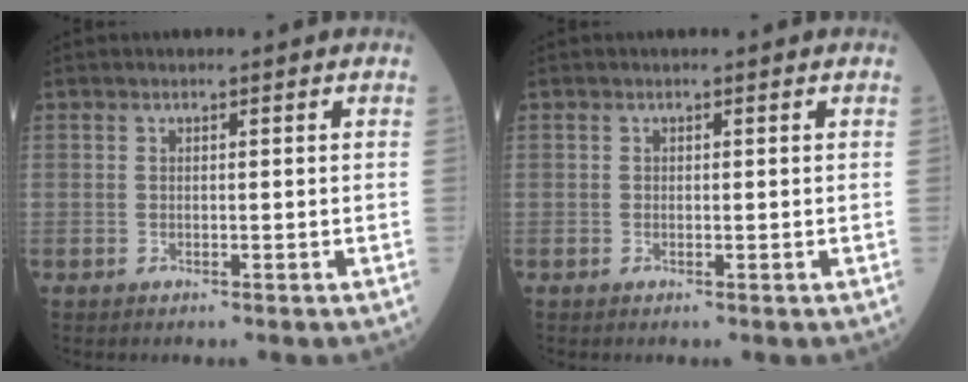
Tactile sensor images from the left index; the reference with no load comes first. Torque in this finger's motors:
{"motor_torque": [-0.30, 0.02, -0.05, -0.01]}